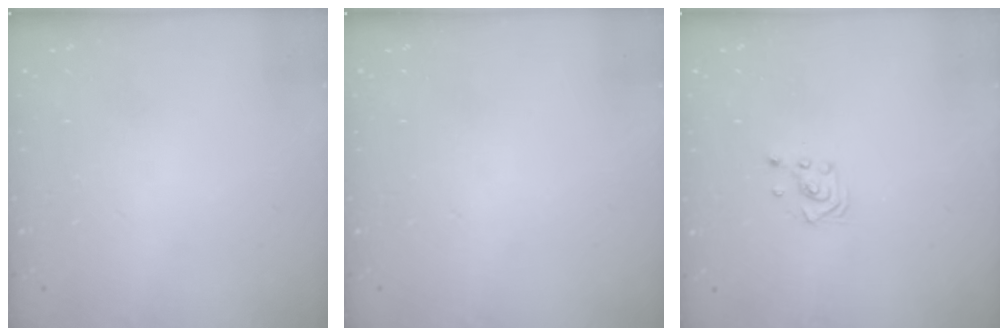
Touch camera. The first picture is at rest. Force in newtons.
{"total": 0.0}
{"total": 2.8, "press": 2.8, "slide": 0.3}